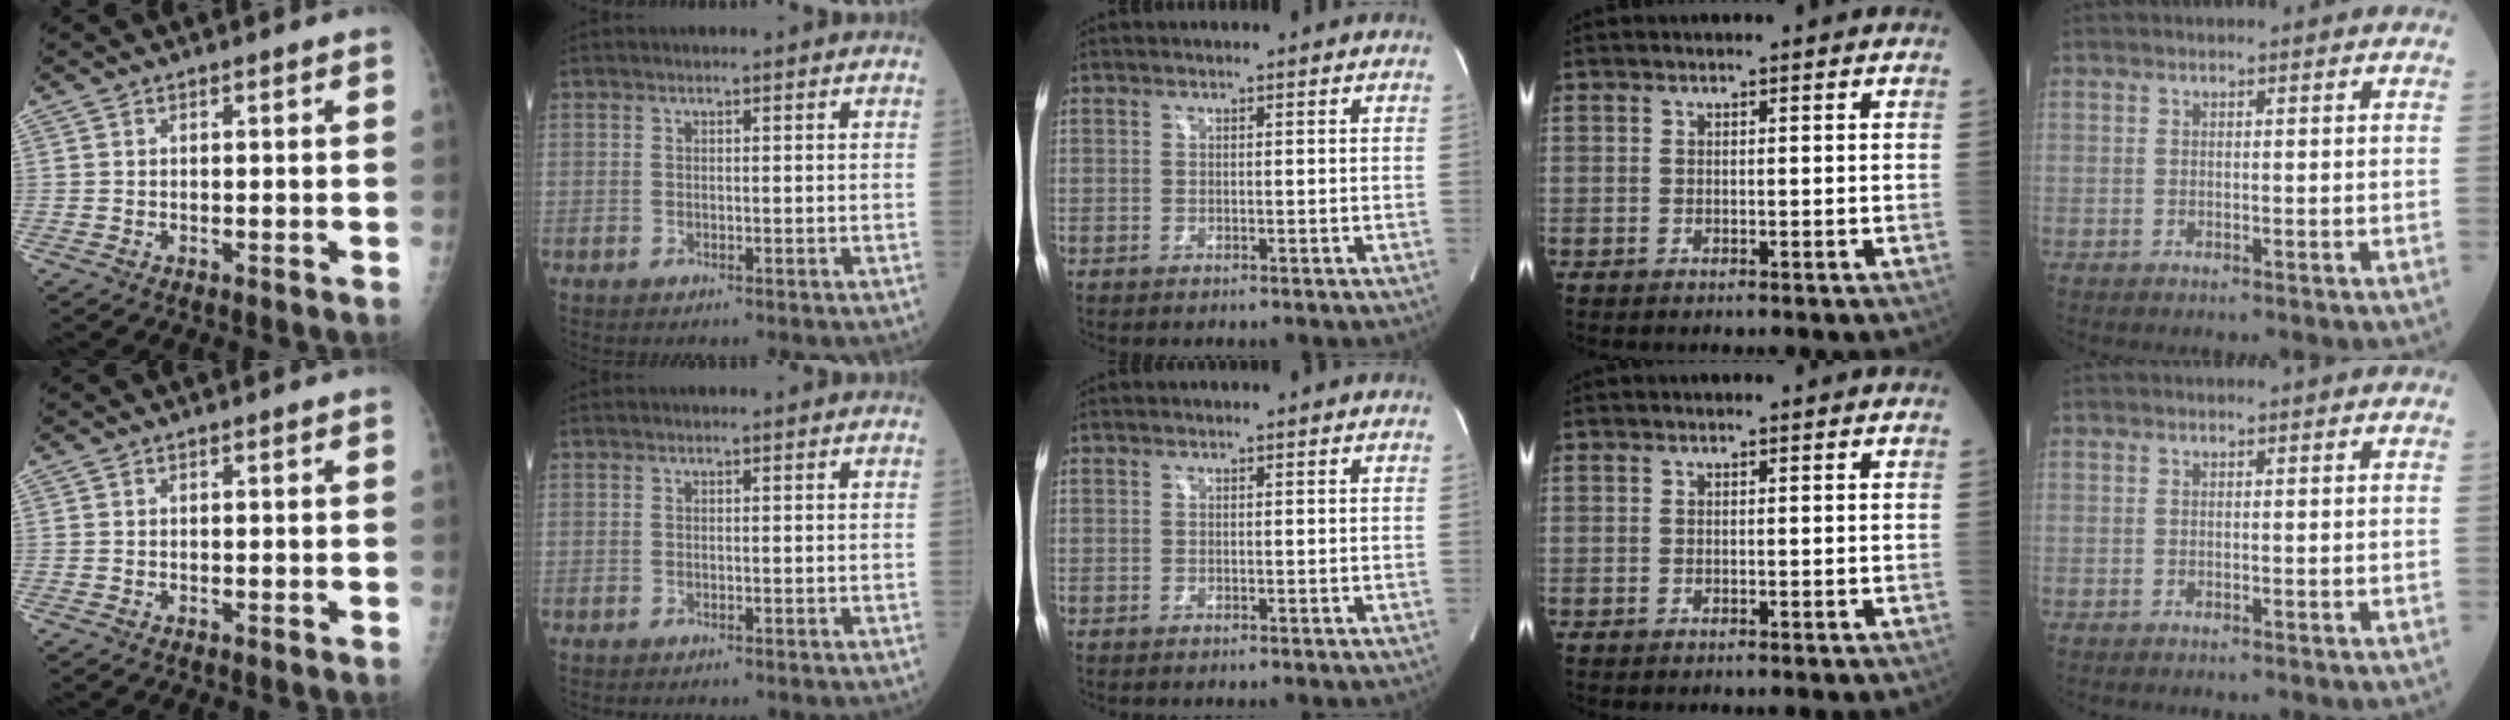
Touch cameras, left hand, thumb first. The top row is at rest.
{}